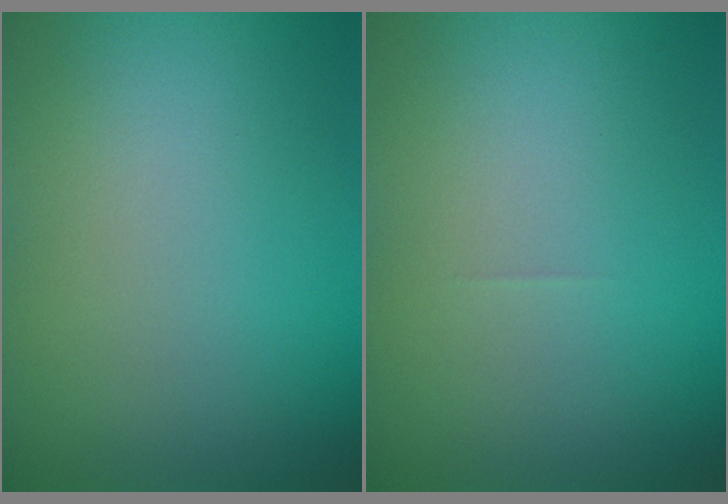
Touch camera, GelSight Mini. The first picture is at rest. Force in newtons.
{"total": 0.0}